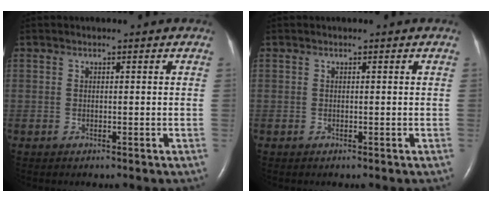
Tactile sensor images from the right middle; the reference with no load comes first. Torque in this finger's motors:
{"motor_torque": [-0.06, 0.12, 0.00, 0.00]}